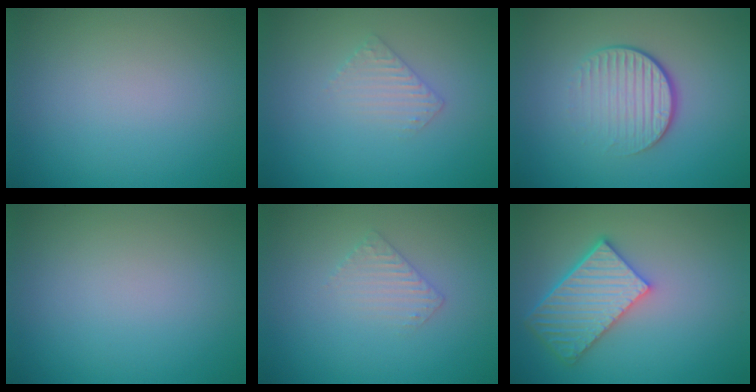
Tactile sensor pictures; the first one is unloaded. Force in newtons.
{"total": 1.6, "press": 1.6, "slide": 0.4}
{"total": 4.2, "press": 2.6, "slide": 3.2}
{"total": 0.0}
{"total": 1.6, "press": 1.6, "slide": 0.4}
{"total": 5.5, "press": 4.6, "slide": 3.0}